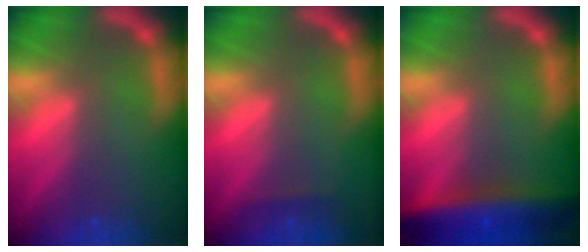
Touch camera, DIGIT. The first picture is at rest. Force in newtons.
{"total": 0.9}
{"total": 8.0}